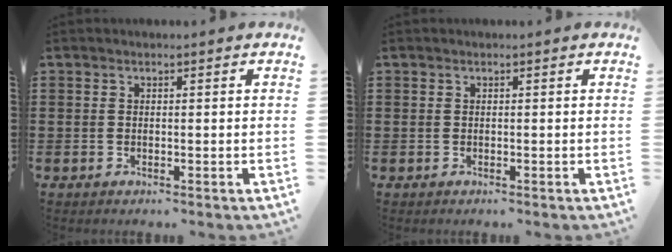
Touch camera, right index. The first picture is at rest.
{"total": 0.0}